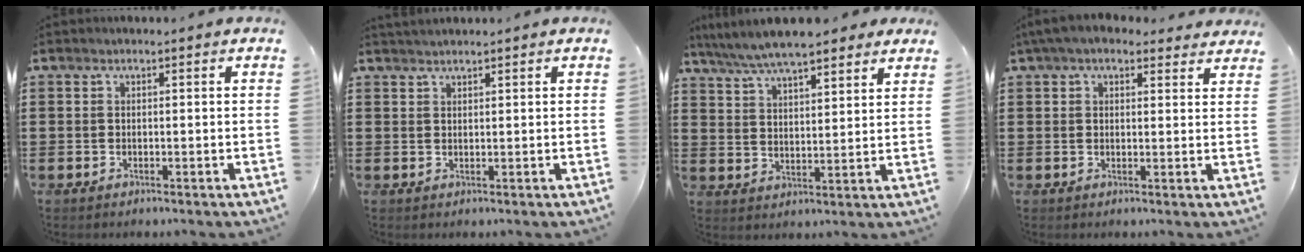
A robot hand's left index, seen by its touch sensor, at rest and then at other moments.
{"total": 1.2, "force": [1.1, 0.1, 0.3], "torque": [-0.006, 0.001, 0.022]}
{"total": 7.1, "force": [6.4, 1.2, 2.8], "torque": [-0.078, -0.019, 0.115]}
{"total": 4.6, "force": [3.8, 1.5, 2.2], "torque": [-0.054, -0.003, 0.070]}